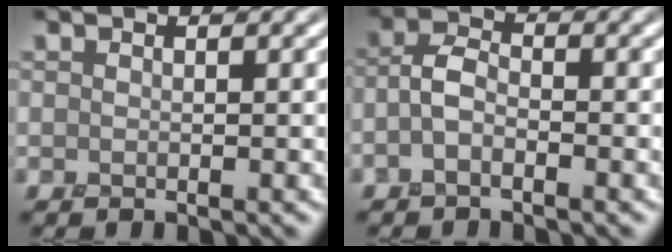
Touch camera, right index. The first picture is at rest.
{"total": 2.1, "force": [-1.3, 1.1, 1.3], "torque": [-0.026, 0.005, -0.033]}